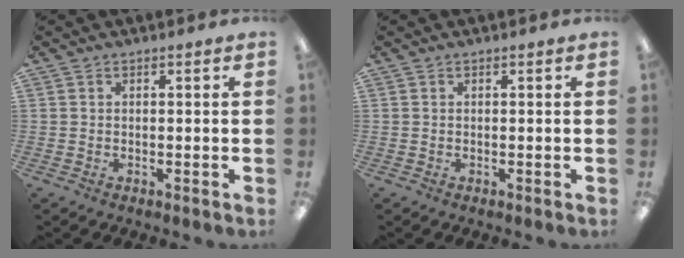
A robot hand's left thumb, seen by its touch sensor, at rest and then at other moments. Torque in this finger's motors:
{"motor_torque": [0.00, 0.00, 0.00, 0.00, 0.00]}